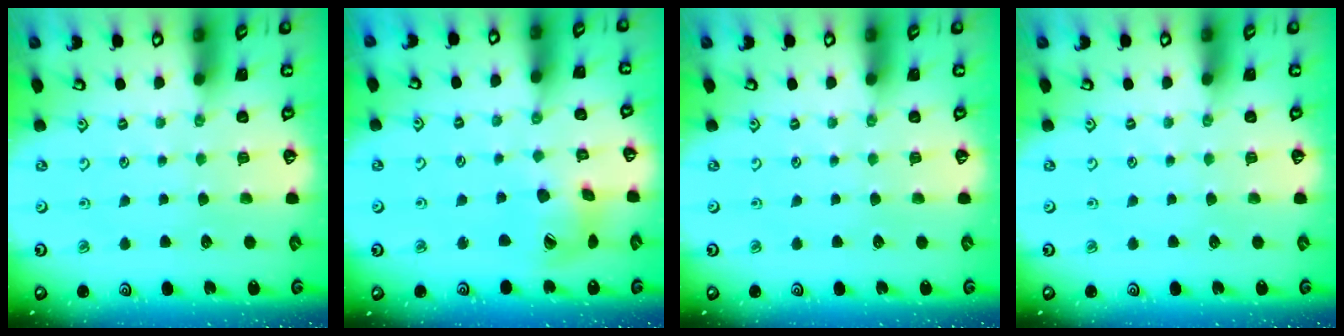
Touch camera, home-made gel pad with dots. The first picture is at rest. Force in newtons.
{"total": 11.9, "press": 11.8, "slide": 1.4}
{"total": 0.0}
{"total": 0.0}